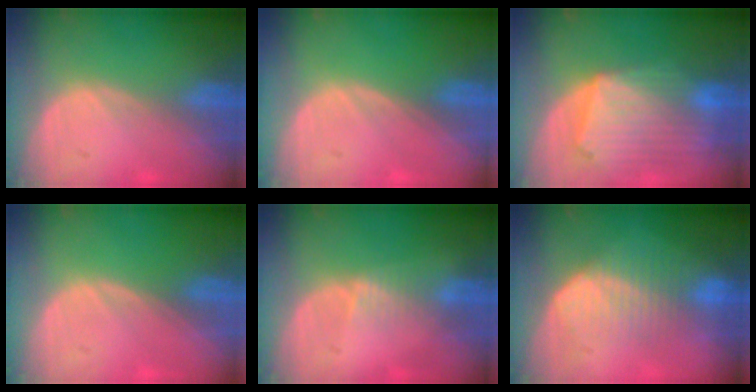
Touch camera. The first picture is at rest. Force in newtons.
{"total": 0.0}
{"total": 10.8, "press": 9.4, "slide": 5.3}
{"total": 0.0}
{"total": 1.6, "press": 1.6, "slide": 0.3}
{"total": 6.9, "press": 6.7, "slide": 1.4}